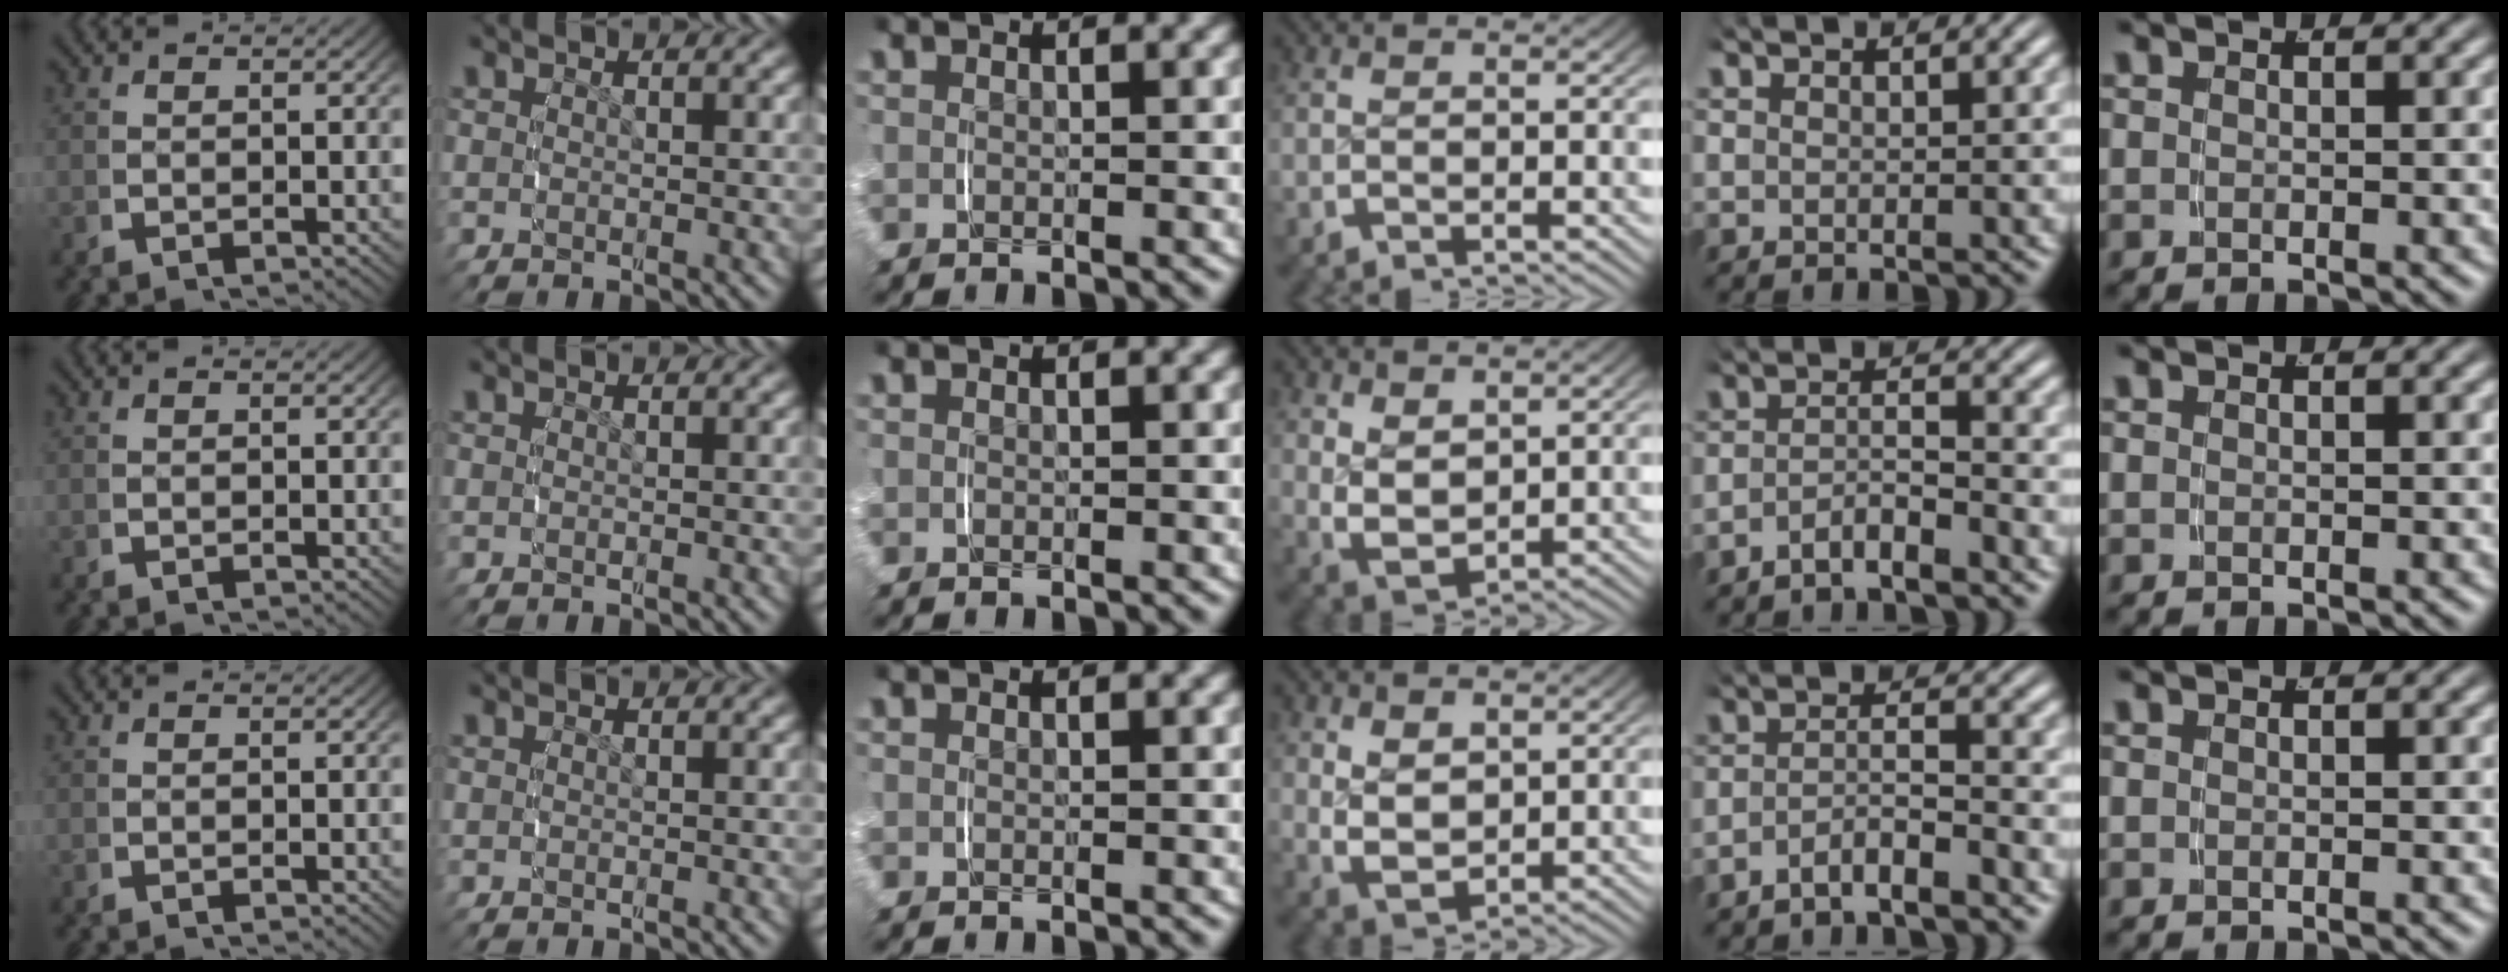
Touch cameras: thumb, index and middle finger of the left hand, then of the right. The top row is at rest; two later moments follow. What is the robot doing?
{"motion": "lift_and_place", "object": "pen bag"}